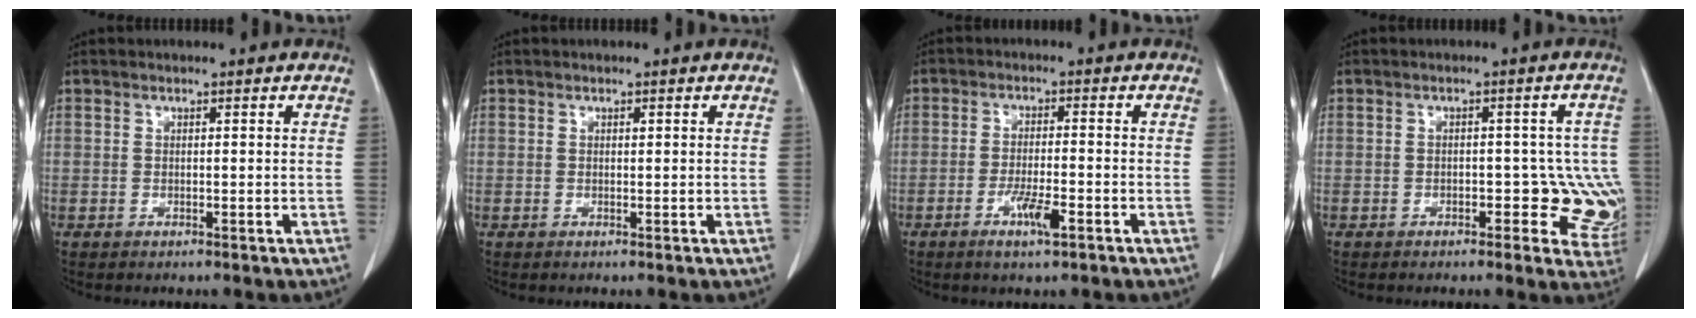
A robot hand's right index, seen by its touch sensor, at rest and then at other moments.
{"total": 0.0}
{"total": 4.8, "force": [-2.4, 0.6, 4.1], "torque": [-0.075, -0.004, -0.043]}
{"total": 7.7, "force": [-1.9, 4.2, 6.2], "torque": [-0.038, 0.014, -0.021]}